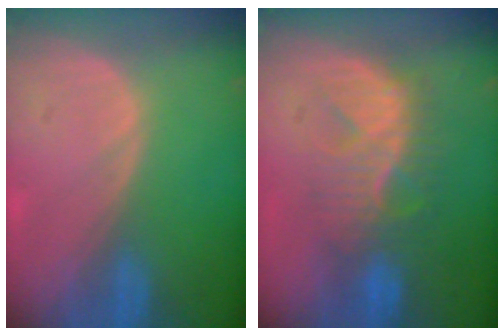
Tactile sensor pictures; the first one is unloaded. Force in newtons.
{"total": 8.2, "press": 8.1, "slide": 1.5}